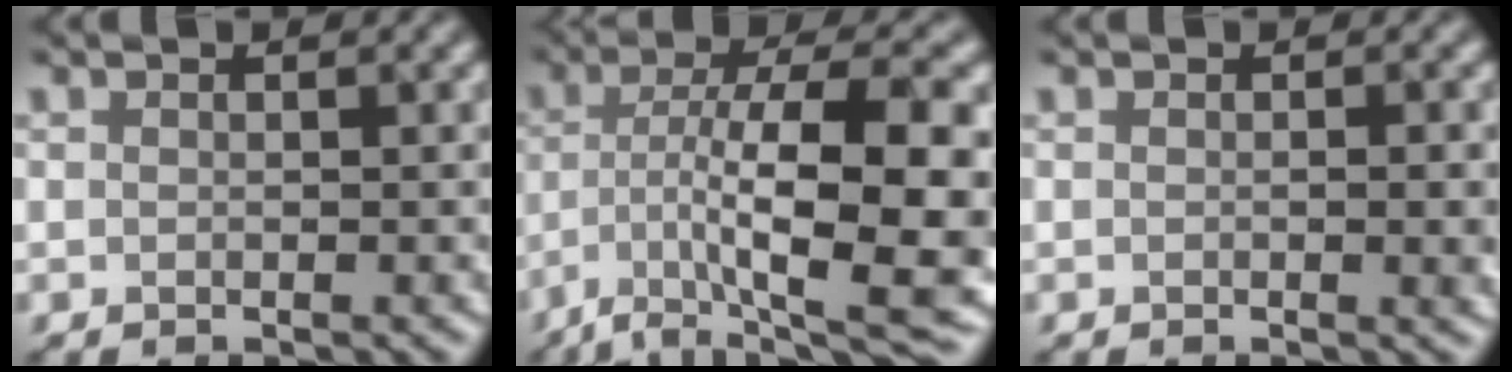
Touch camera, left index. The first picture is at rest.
{"total": 13.3, "force": [-4.9, 4.3, 11.6], "torque": [-0.182, -0.003, -0.064]}
{"total": 1.8, "force": [-0.5, 0.2, 1.7], "torque": [-0.018, 0.004, 0.005]}